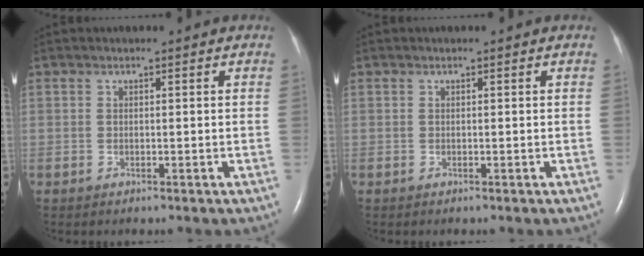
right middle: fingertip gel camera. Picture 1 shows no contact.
{"total": 0.0}